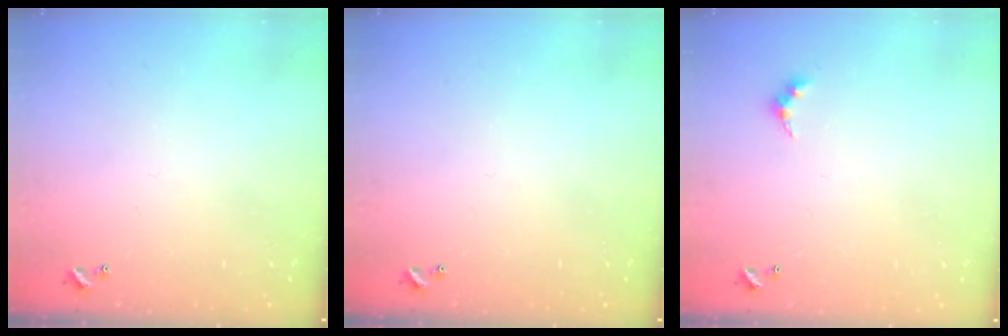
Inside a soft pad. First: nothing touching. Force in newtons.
{"total": 0.0}
{"total": 3.0, "press": 2.9, "slide": 0.5}